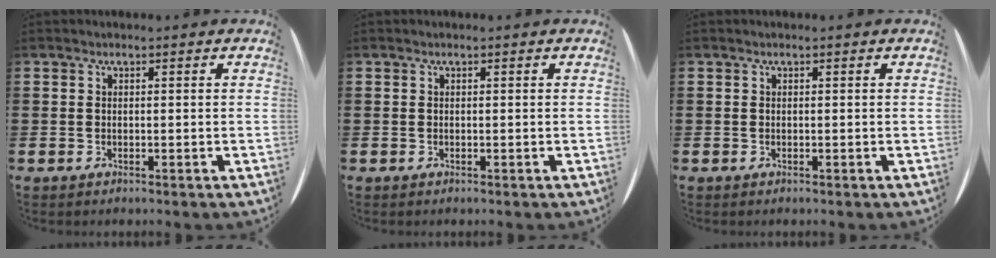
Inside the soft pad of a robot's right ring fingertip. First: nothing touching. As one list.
[{"total": 0.0}, {"total": 0.0}]